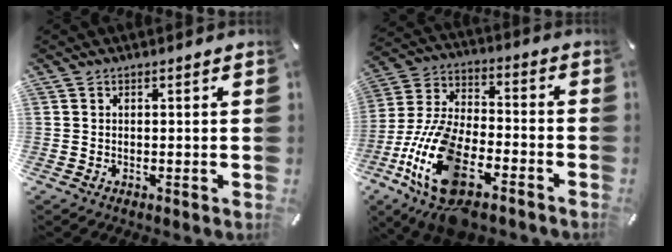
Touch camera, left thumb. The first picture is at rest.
{"total": 19.5, "force": [-9.8, 9.4, 14.0], "torque": [-0.302, 0.039, -0.172]}